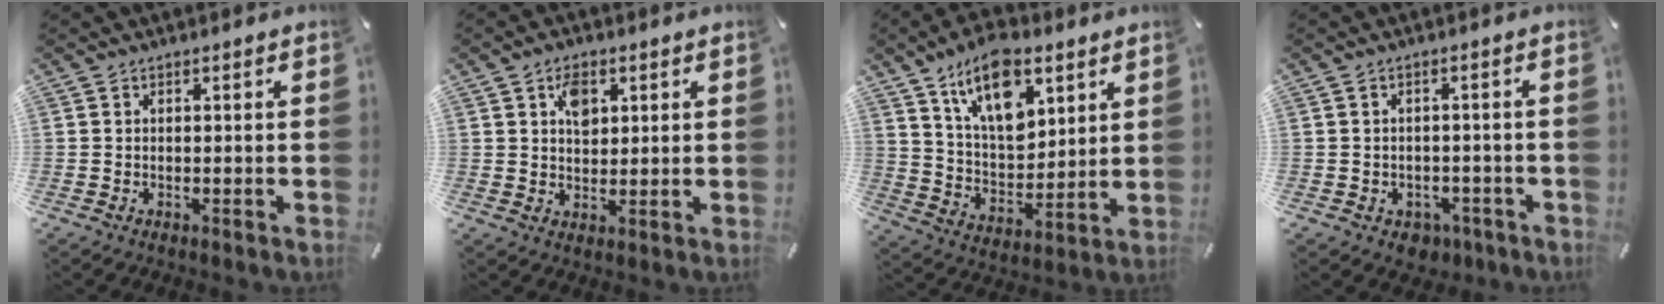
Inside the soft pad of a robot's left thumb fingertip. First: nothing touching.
{"total": 5.3, "force": [2.0, 3.8, 3.0], "torque": [-0.044, -0.002, 0.031]}
{"total": 15.6, "force": [9.0, 8.9, 9.2], "torque": [-0.154, -0.036, 0.164]}
{"total": 3.5, "force": [-1.4, 2.8, 1.4], "torque": [-0.024, 0.008, -0.024]}